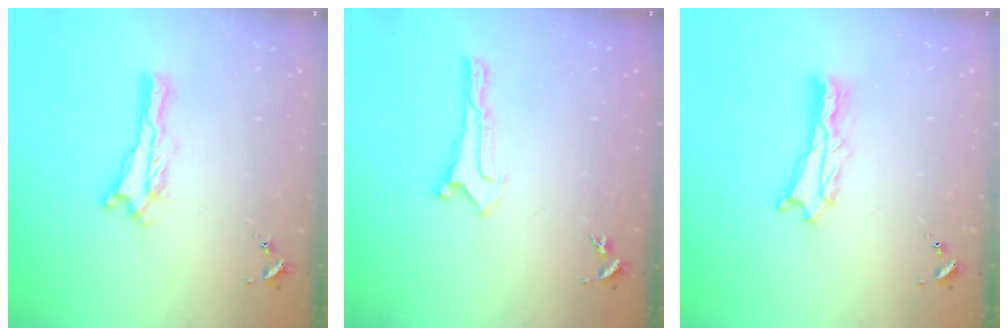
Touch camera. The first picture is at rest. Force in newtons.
{"total": 0.0}
{"total": 2.4, "press": 2.4, "slide": 0.2}